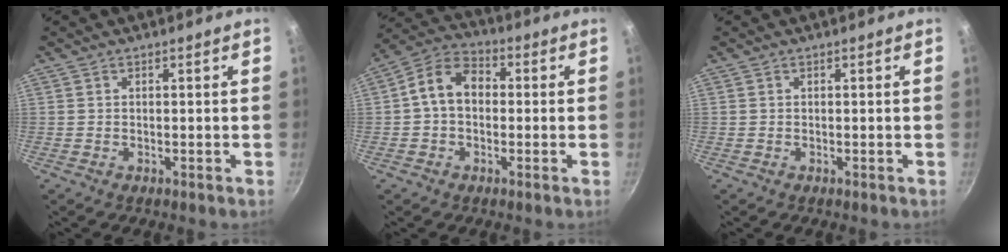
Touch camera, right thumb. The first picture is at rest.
{"total": 8.6, "force": [0.2, 6.4, 5.8], "torque": [-0.080, 0.027, -0.015]}
{"total": 0.0}